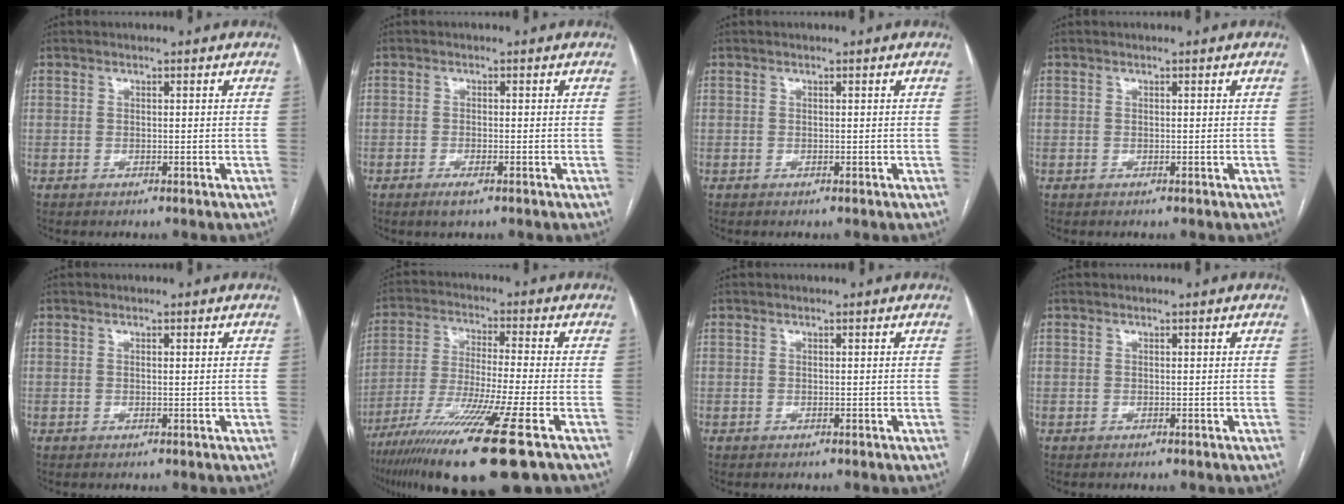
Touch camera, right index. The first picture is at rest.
{"total": 2.0, "force": [-1.2, 0.3, 1.5], "torque": [-0.027, -0.002, -0.021]}
{"total": 0.0}
{"total": 0.0}
{"total": 0.5, "force": [0.2, 0.0, 0.5], "torque": [-0.008, 0.001, 0.002]}
{"total": 17.9, "force": [-10.8, -0.4, 14.3], "torque": [-0.254, -0.052, -0.190]}
{"total": 0.0}
{"total": 0.0}